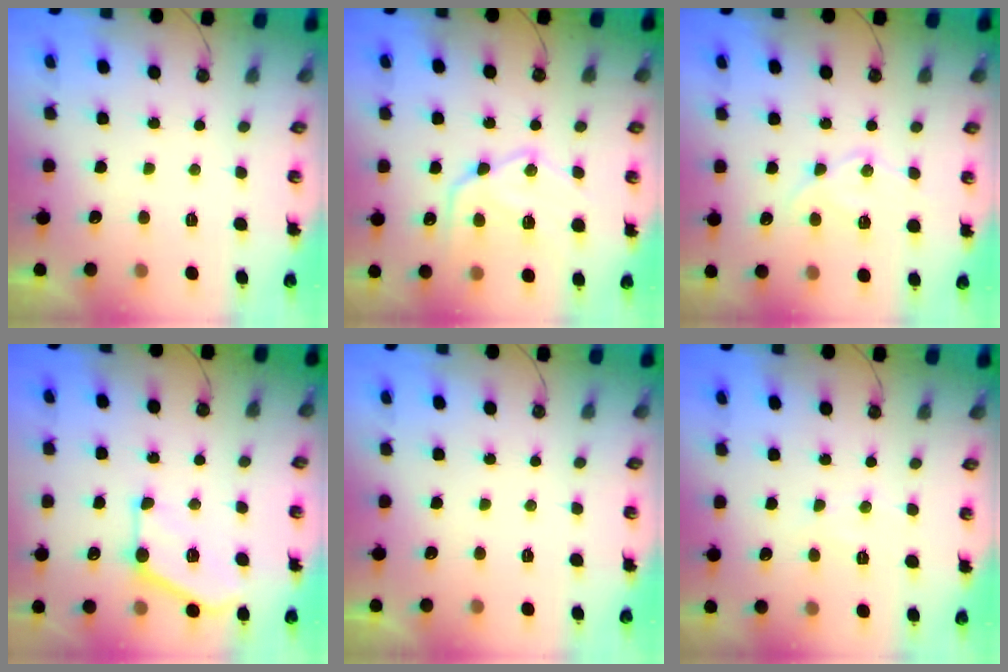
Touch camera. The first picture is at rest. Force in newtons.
{"total": 14.5, "press": 14.5, "slide": 0.7}
{"total": 13.4, "press": 13.3, "slide": 1.2}
{"total": 13.0, "press": 13.0, "slide": 0.9}
{"total": 0.0}
{"total": 6.1, "press": 6.0, "slide": 0.4}